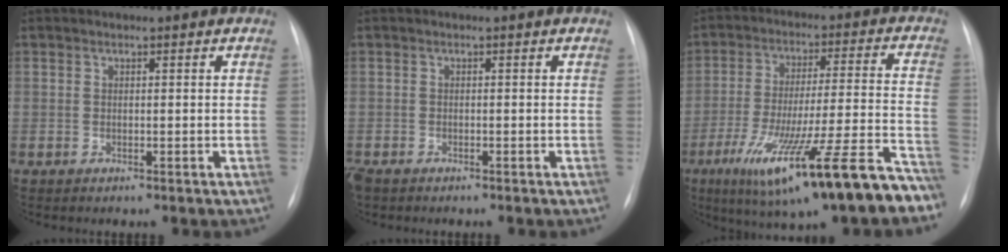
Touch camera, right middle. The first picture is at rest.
{"total": 2.5, "force": [-2.0, 1.0, 1.2], "torque": [-0.025, -0.006, -0.030]}
{"total": 21.6, "force": [-13.5, 1.4, 16.7], "torque": [-0.230, -0.029, -0.215]}